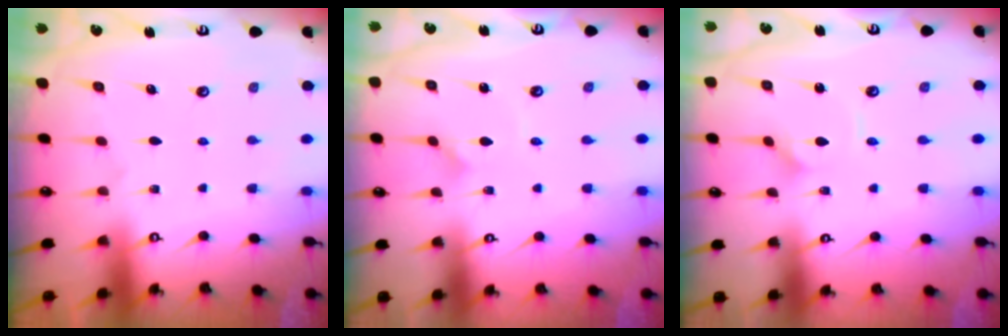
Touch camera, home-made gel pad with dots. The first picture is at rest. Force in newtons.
{"total": 1.4, "press": 1.4, "slide": 0.1}
{"total": 2.2, "press": 2.2, "slide": 0.1}